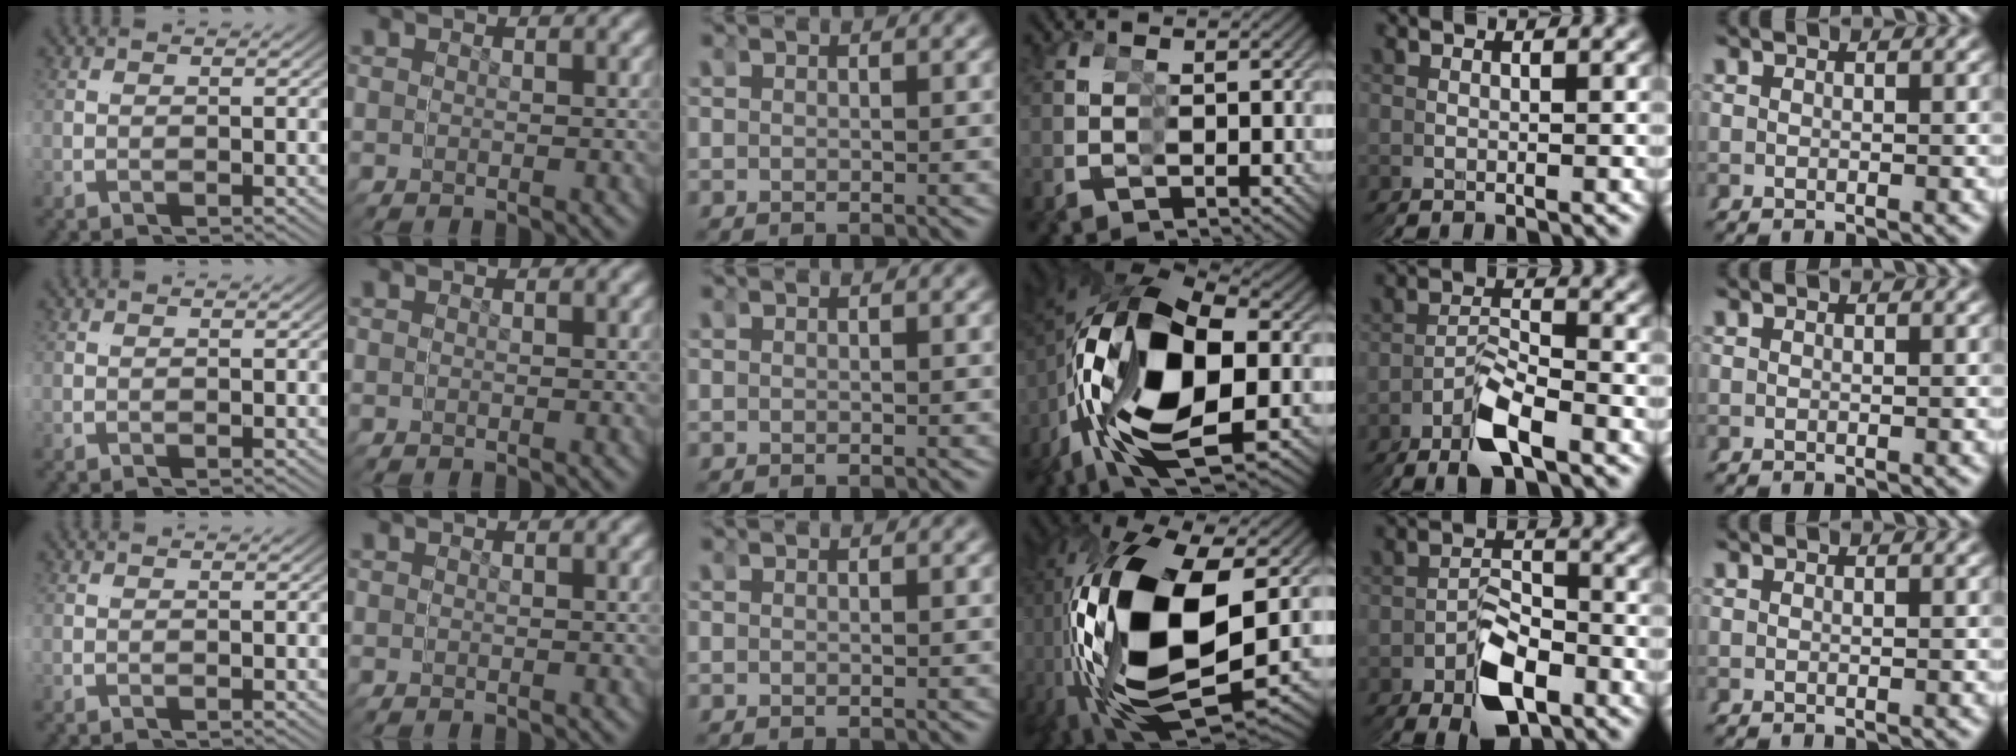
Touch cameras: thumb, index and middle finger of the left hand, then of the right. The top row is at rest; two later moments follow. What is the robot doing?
{"motion": "grasp_and_lifting", "object": "scissors"}